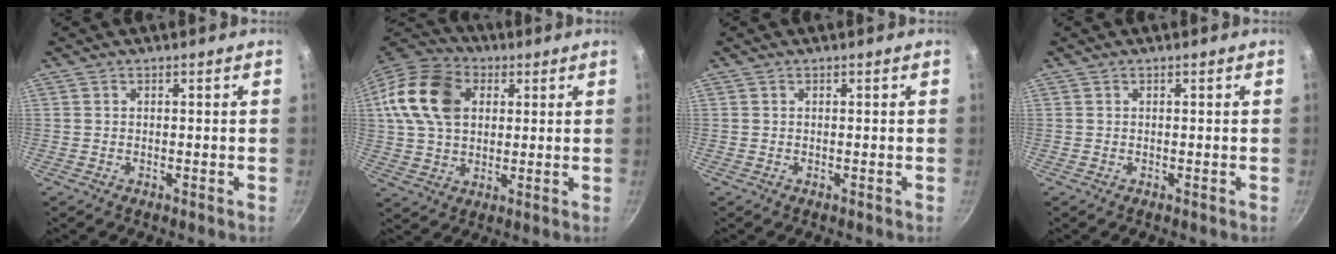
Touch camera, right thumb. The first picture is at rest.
{"total": 17.7, "force": [4.3, 12.7, 11.6], "torque": [-0.211, 0.018, 0.068]}
{"total": 0.0}
{"total": 0.0}